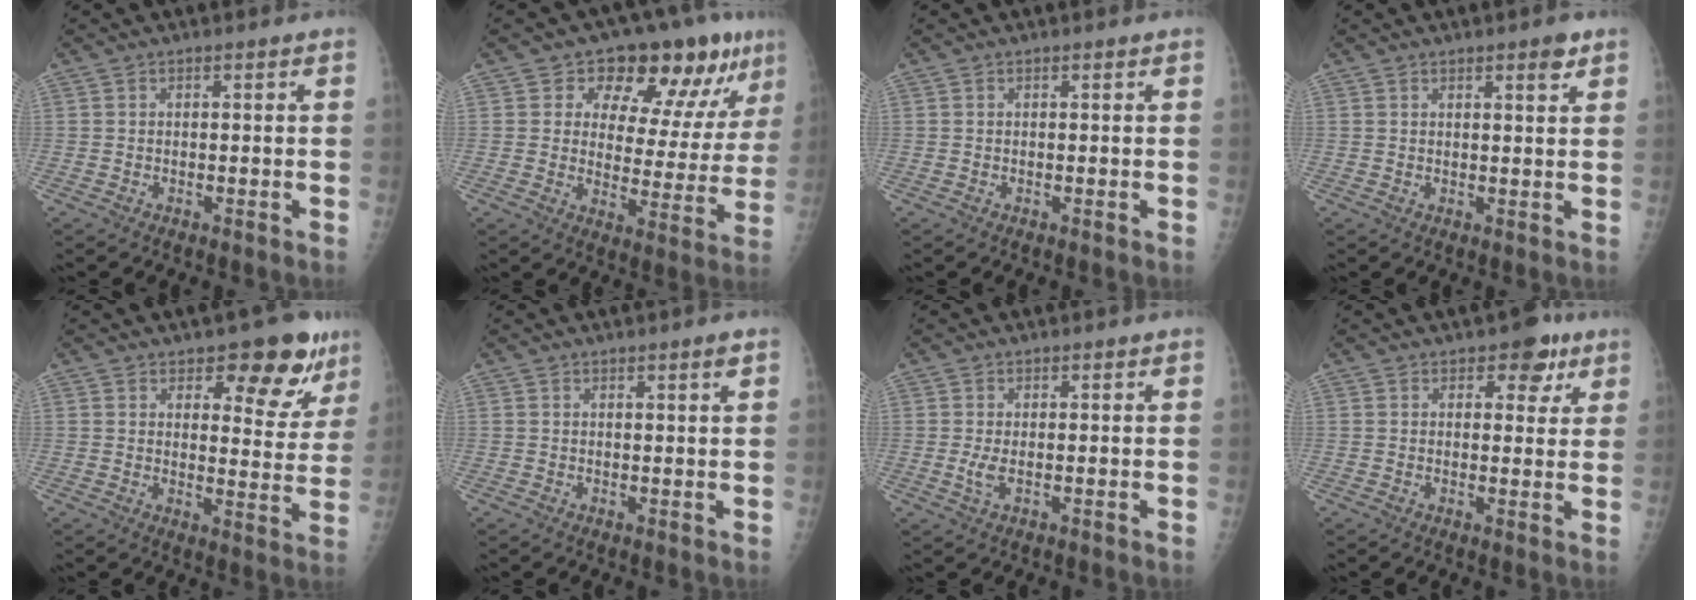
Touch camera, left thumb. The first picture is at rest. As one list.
[{"total": 17.0, "force": [9.8, 8.6, 11.0], "torque": [-0.087, -0.031, 0.136]}, {"total": 0.0}, {"total": 2.8, "force": [1.8, 0.7, 2.0], "torque": [-0.021, -0.011, 0.025]}, {"total": 11.9, "force": [7.8, 5.5, 7.1], "torque": [-0.034, -0.044, 0.105]}, {"total": 1.3, "force": [1.0, 0.0, 0.9], "torque": [-0.009, -0.007, 0.014]}, {"total": 2.1, "force": [0.1, 0.9, 1.9], "torque": [-0.045, -0.006, 0.004]}, {"total": 5.9, "force": [3.3, 3.5, 3.3], "torque": [-0.006, -0.011, 0.039]}]